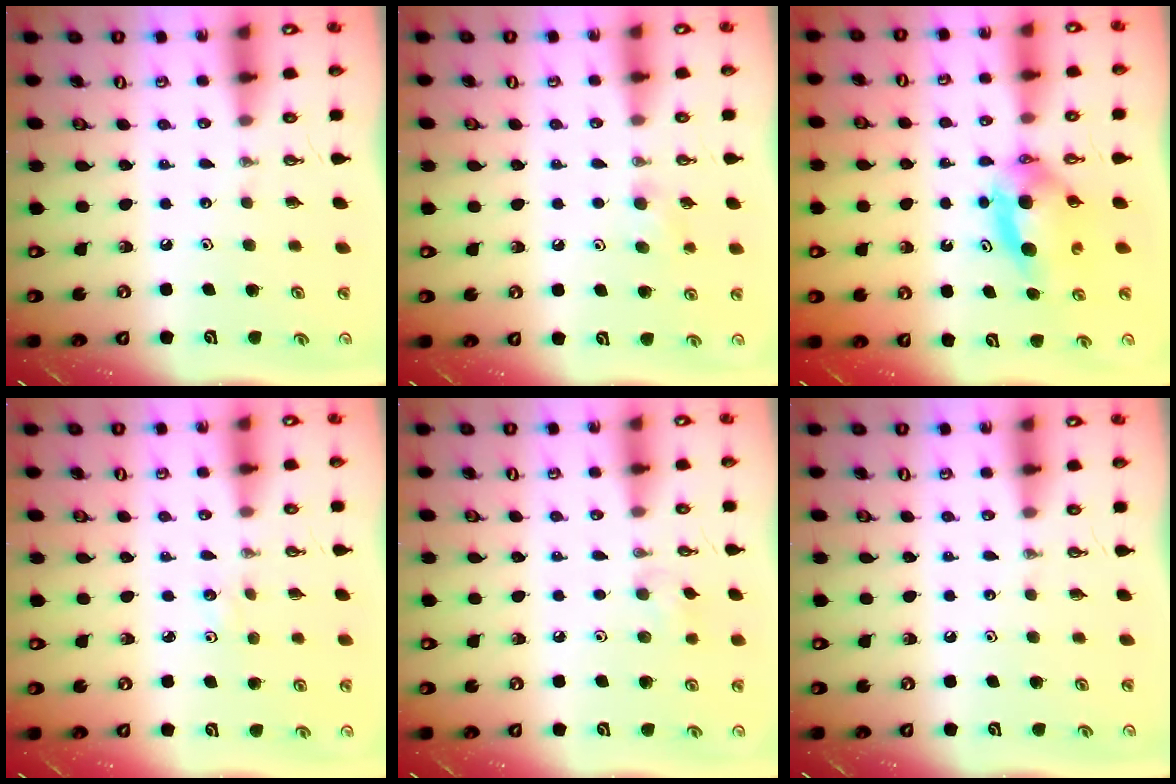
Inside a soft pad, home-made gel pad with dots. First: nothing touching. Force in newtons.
{"total": 6.3, "press": 4.8, "slide": 4.1}
{"total": 5.5, "press": 5.1, "slide": 1.9}
{"total": 4.2, "press": 4.1, "slide": 0.9}
{"total": 5.5, "press": 5.5, "slide": 1.0}
{"total": 0.0}